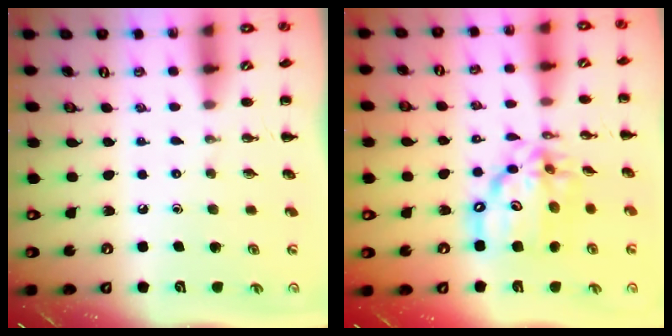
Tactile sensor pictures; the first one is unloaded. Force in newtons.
{"total": 14.3, "press": 13.8, "slide": 3.9}